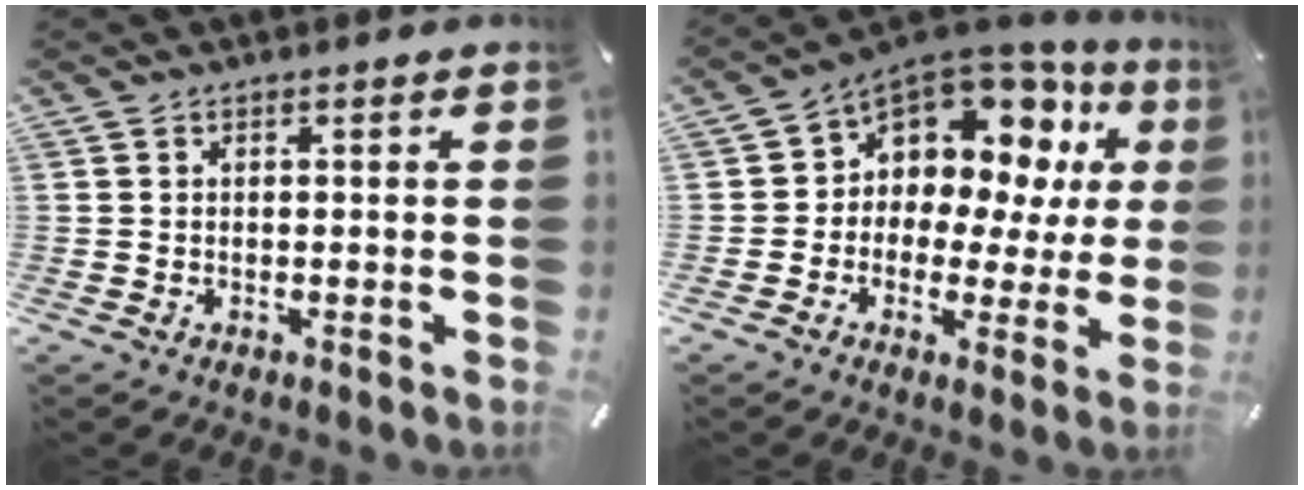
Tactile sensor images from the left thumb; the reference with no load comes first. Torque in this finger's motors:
{"motor_torque": [0.89, 0.85, 0.88, 0.66, 0.11]}